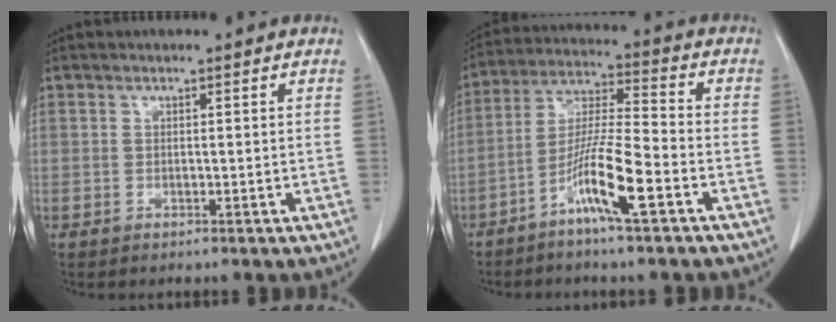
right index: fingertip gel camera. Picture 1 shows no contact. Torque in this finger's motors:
{"motor_torque": [1.48, -0.66, 0.35, 0.19]}